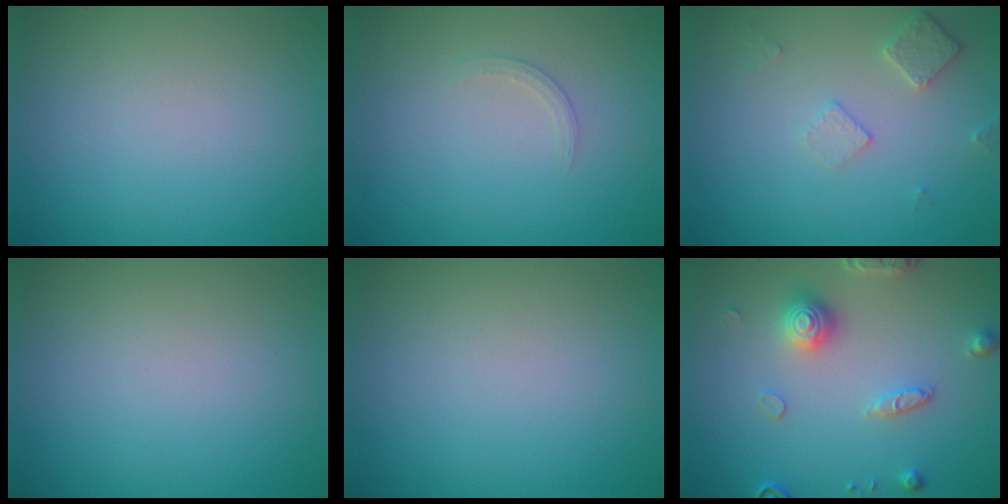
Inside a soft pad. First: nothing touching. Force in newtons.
{"total": 1.0, "press": 1.0, "slide": 0.0}
{"total": 2.1, "press": 2.1, "slide": 0.3}
{"total": 0.0}
{"total": 0.0}
{"total": 3.6, "press": 3.3, "slide": 1.4}